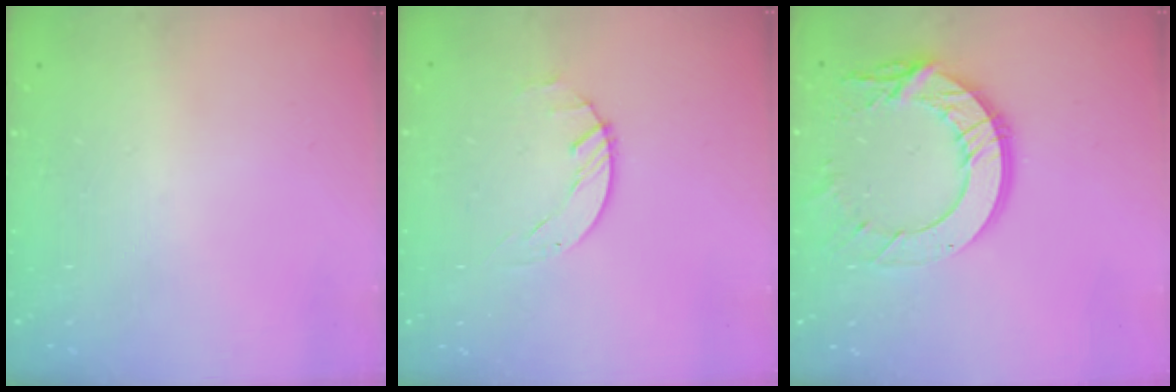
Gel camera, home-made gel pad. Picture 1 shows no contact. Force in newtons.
{"total": 0.6, "press": 0.6, "slide": 0.1}
{"total": 14.5, "press": 14.5, "slide": 1.3}